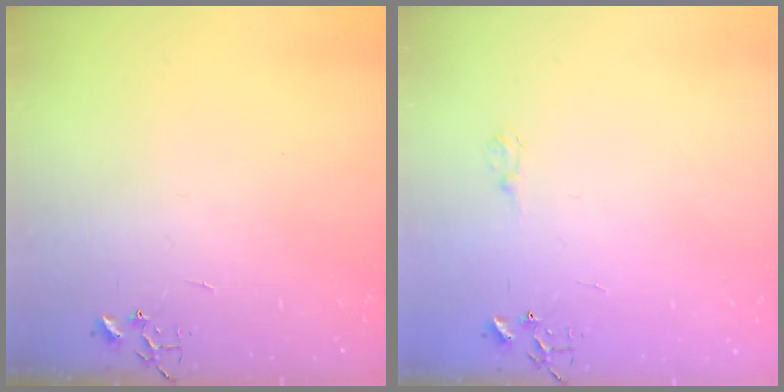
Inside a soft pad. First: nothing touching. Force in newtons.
{"total": 6.0, "press": 5.9, "slide": 0.7}